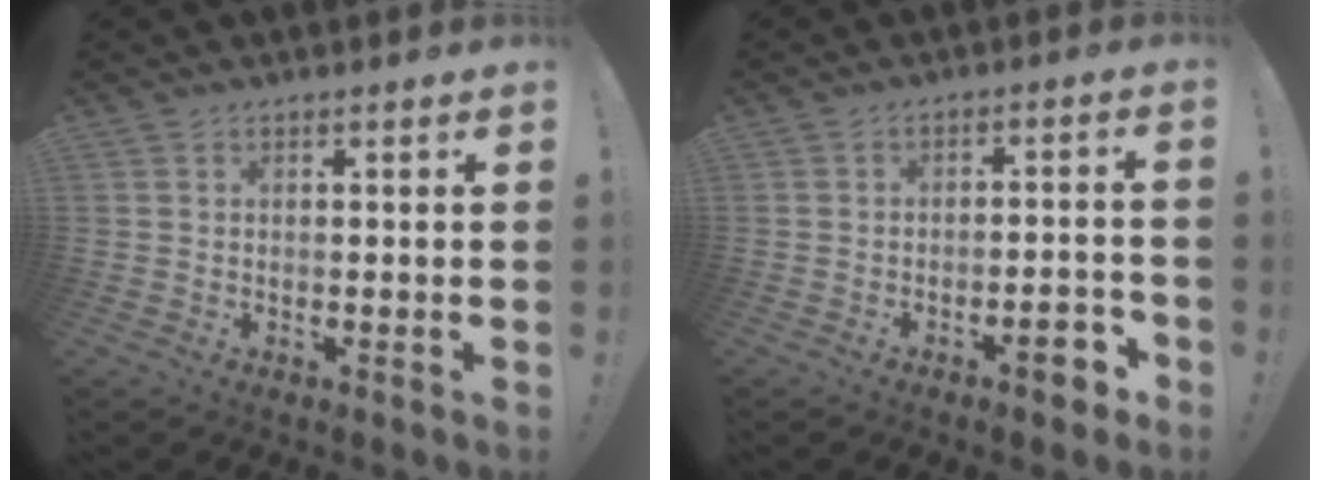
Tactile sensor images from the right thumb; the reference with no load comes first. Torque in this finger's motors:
{"motor_torque": [0.94, 0.62, 0.40, -0.69, 0.00]}